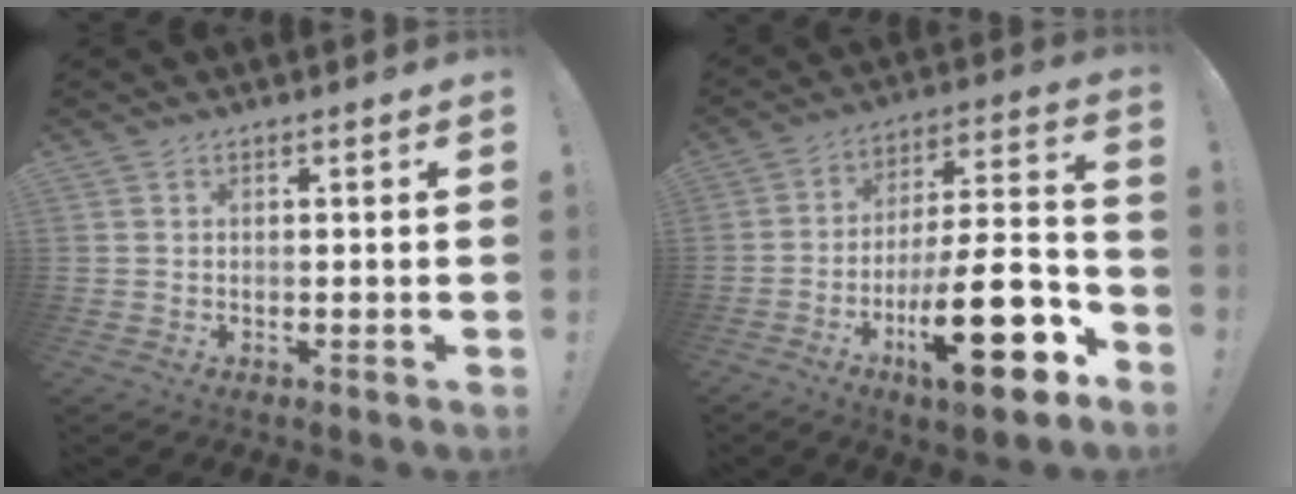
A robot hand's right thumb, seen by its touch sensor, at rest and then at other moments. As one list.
[{"total": 24.9, "force": [-10.2, 7.3, 21.5], "torque": [-0.342, 0.054, -0.164]}]